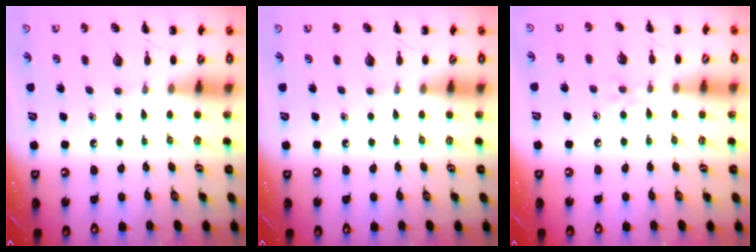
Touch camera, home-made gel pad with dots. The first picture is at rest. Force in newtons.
{"total": 0.0}
{"total": 4.3, "press": 4.1, "slide": 1.2}